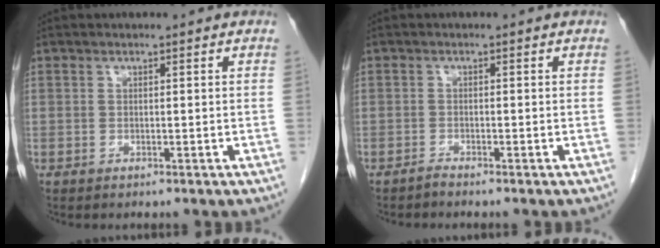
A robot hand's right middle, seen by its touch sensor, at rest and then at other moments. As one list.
[{"total": 0.7, "force": [-0.6, -0.2, 0.1], "torque": [0.000, -0.001, -0.013]}]